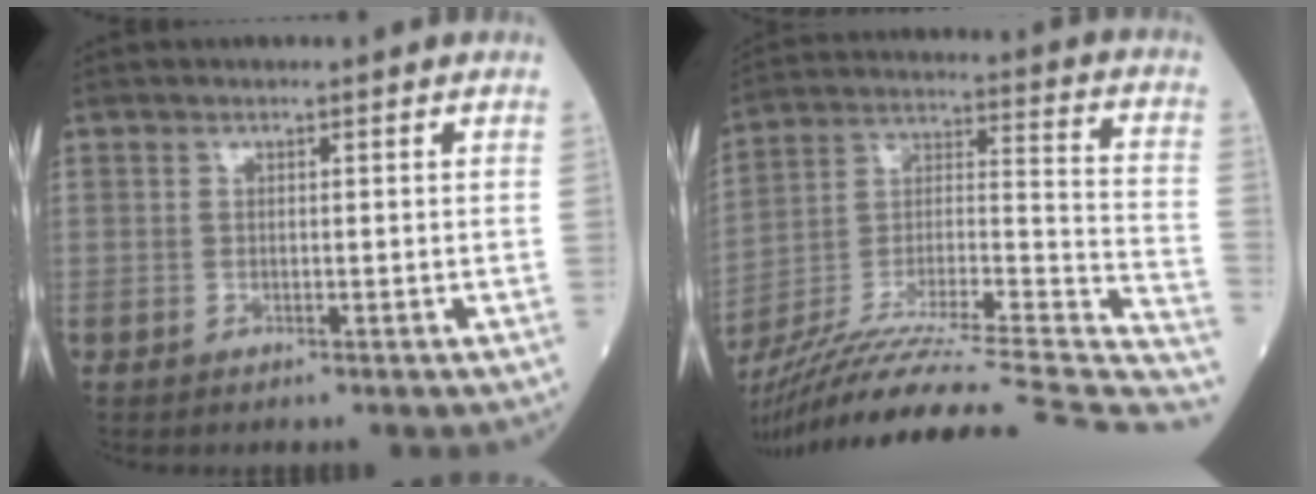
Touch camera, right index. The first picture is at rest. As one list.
[{"total": 37.9, "force": [-32.6, 3.0, 19.2], "torque": [-0.270, -0.043, -0.478]}]